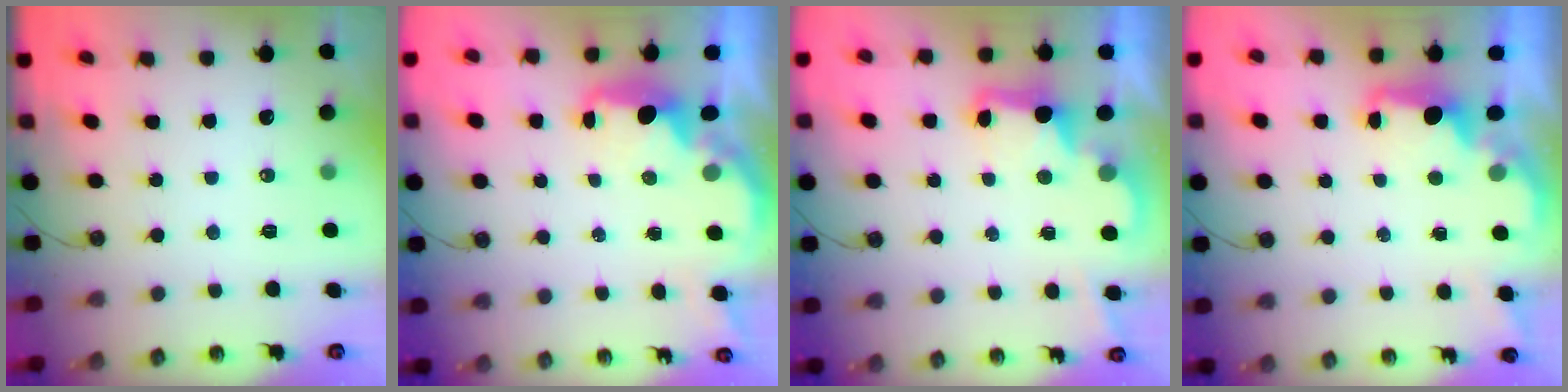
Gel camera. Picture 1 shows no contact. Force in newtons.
{"total": 3.4, "press": 3.4, "slide": 0.4}
{"total": 3.1, "press": 3.1, "slide": 0.5}
{"total": 2.1, "press": 2.0, "slide": 0.8}